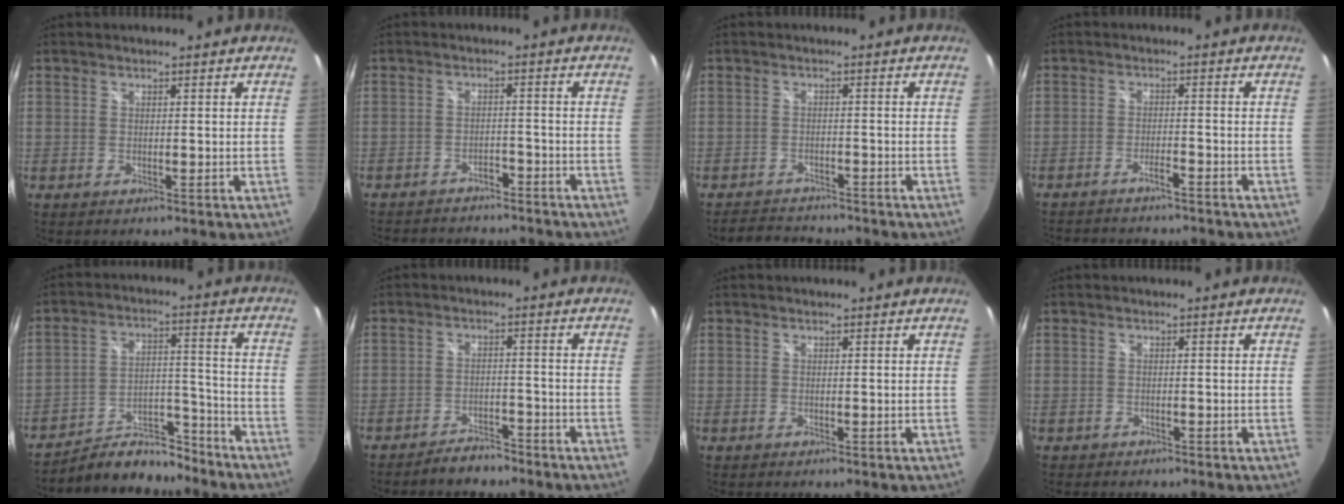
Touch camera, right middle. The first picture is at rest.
{"total": 11.9, "force": [-10.3, 4.2, 4.1], "torque": [-0.095, -0.002, -0.141]}
{"total": 5.0, "force": [-4.8, 1.2, 0.4], "torque": [-0.027, 0.007, -0.078]}
{"total": 9.3, "force": [-8.5, 1.5, 3.6], "torque": [-0.085, -0.007, -0.123]}
{"total": 12.5, "force": [-11.5, 4.0, 2.9], "torque": [-0.054, 0.031, -0.173]}
{"total": 5.0, "force": [-4.5, 1.7, 1.3], "torque": [-0.042, 0.007, -0.065]}
{"total": 0.0}
{"total": 1.0, "force": [-0.9, 0.5, 0.1], "torque": [-0.007, -0.001, -0.014]}